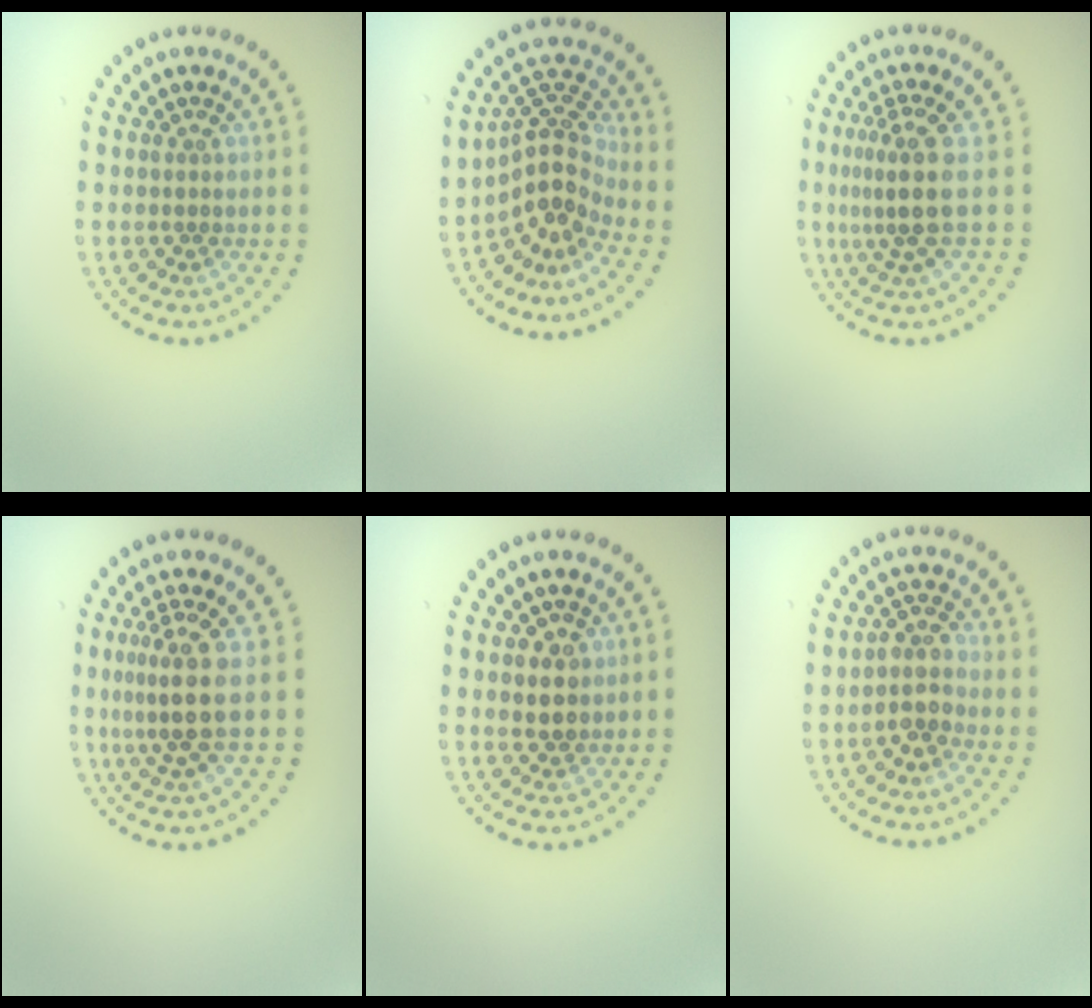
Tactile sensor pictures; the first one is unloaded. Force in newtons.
{"total": 4.0, "press": 2.8, "slide": 2.9}
{"total": 3.5, "press": 2.4, "slide": 2.5}
{"total": 3.5, "press": 2.6, "slide": 2.4}
{"total": 1.9, "press": 1.8, "slide": 0.5}
{"total": 2.7, "press": 2.3, "slide": 1.5}